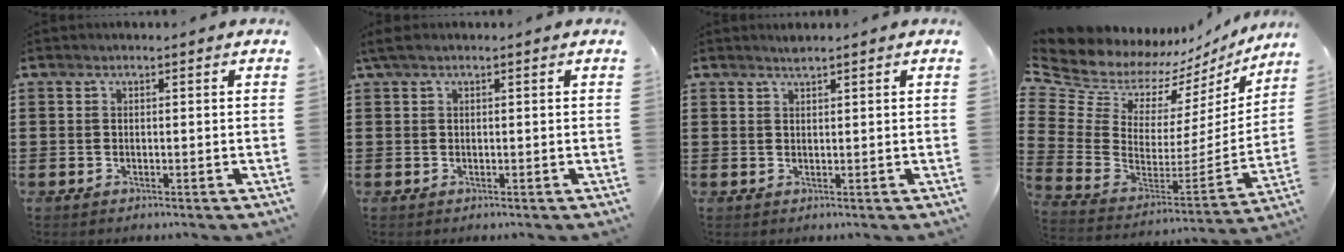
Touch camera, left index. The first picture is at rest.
{"total": 0.9, "force": [0.3, 0.1, 0.8], "torque": [-0.017, 0.001, 0.006]}
{"total": 1.2, "force": [1.1, 0.0, 0.5], "torque": [-0.010, -0.001, 0.021]}
{"total": 7.7, "force": [6.7, 3.7, 1.3], "torque": [-0.082, -0.064, 0.116]}